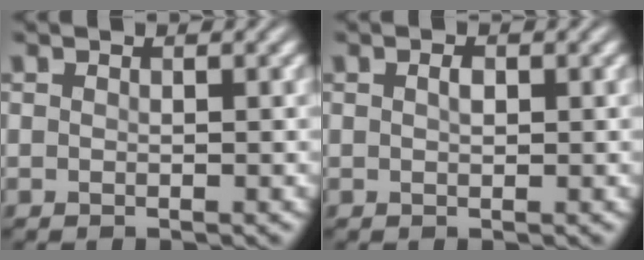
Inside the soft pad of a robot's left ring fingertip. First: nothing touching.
{"total": 0.9, "force": [0.2, 0.5, 0.7], "torque": [-0.014, 0.003, 0.003]}